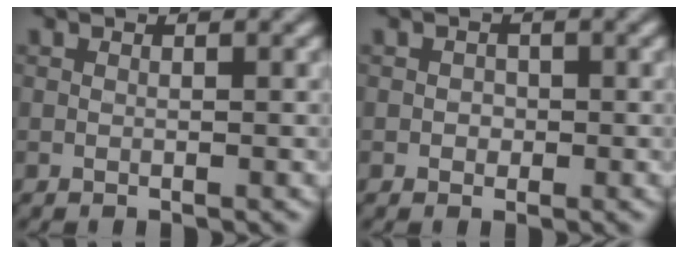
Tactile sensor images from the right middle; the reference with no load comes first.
{"total": 0.9, "force": [-0.1, 0.9, 0.3], "torque": [0.002, -0.001, -0.004]}